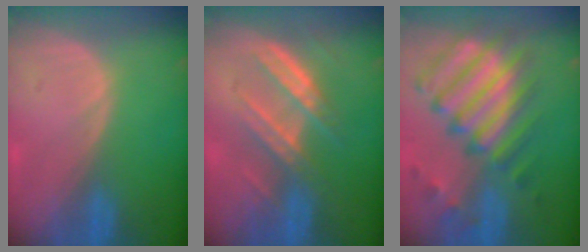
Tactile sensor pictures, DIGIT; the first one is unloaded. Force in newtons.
{"total": 6.5, "press": 6.4, "slide": 1.1}
{"total": 11.8, "press": 10.4, "slide": 5.6}